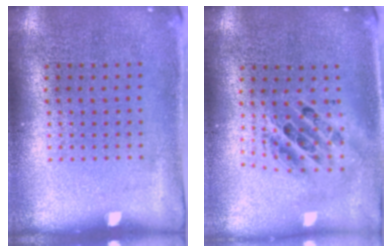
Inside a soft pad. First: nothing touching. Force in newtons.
{"total": 1.9, "press": 1.5, "slide": 1.1}